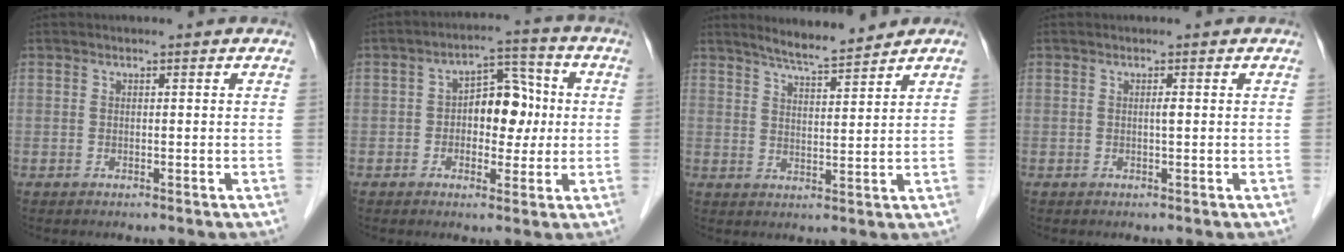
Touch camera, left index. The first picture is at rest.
{"total": 7.8, "force": [-0.1, 4.4, 6.4], "torque": [-0.096, 0.032, -0.002]}
{"total": 5.9, "force": [5.4, 0.3, 2.2], "torque": [-0.041, 0.004, 0.096]}
{"total": 0.5, "force": [0.0, 0.0, 0.5], "torque": [-0.010, 0.000, 0.001]}